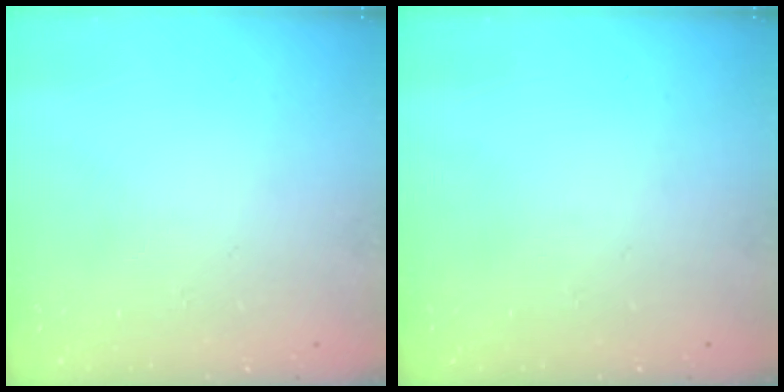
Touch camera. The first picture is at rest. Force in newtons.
{"total": 0.0}